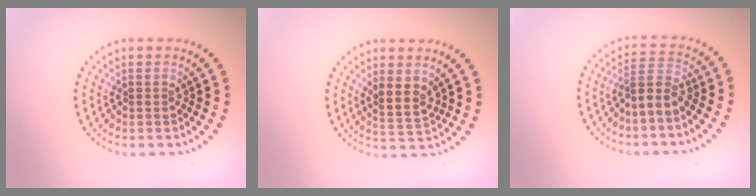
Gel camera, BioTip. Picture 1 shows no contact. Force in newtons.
{"total": 2.5, "press": 2.3, "slide": 1.1}
{"total": 2.6, "press": 2.3, "slide": 1.2}